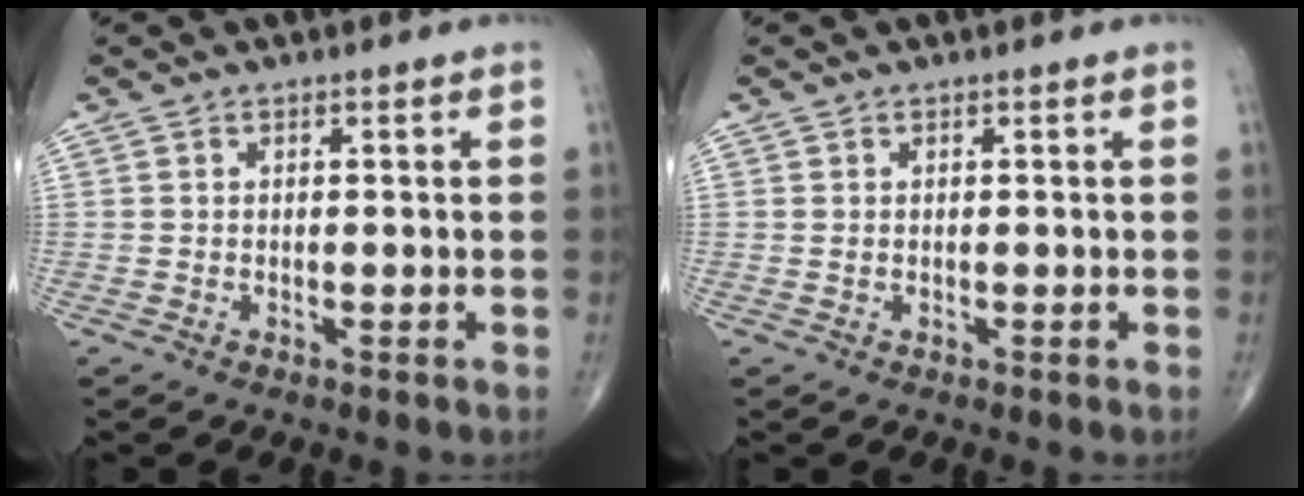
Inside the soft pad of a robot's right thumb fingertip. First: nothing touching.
{"total": 0.0}